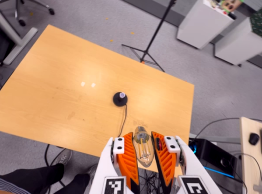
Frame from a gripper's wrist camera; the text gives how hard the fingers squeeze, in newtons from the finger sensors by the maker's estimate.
{"total": 21.7, "left": 24.2, "right": 19.1}